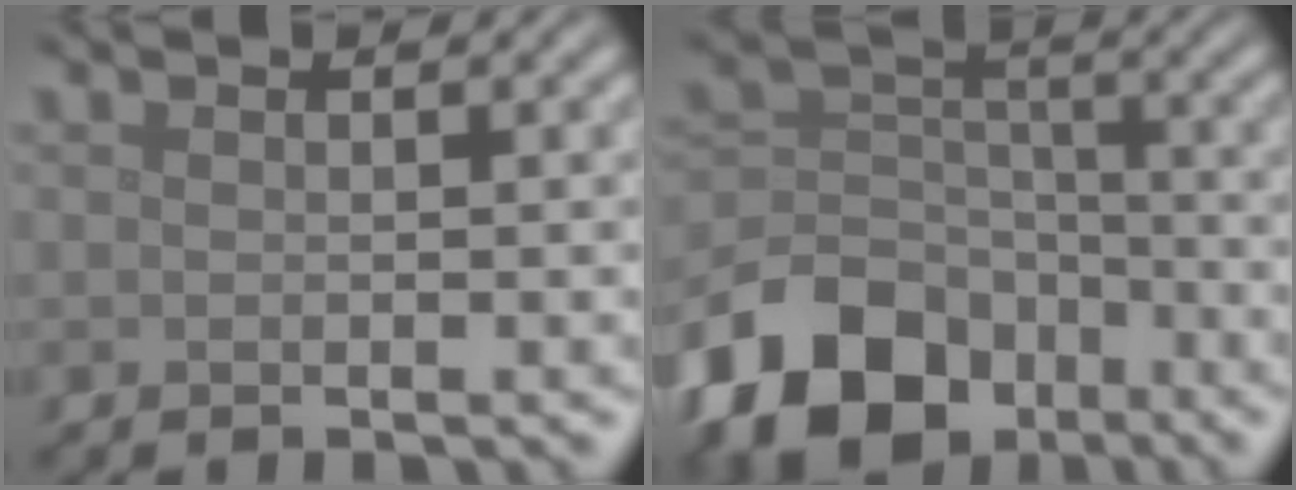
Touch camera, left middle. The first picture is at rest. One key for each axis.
{"total": 10.2, "fx": -6.2, "fy": 6.7, "fz": 4.5, "tx": -0.090, "ty": -0.004, "tz": -0.129}